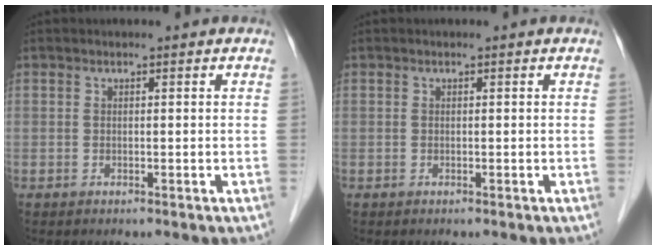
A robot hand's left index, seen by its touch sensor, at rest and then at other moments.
{"total": 0.0}